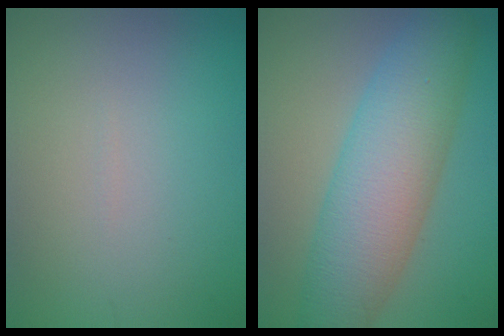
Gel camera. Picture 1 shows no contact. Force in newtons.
{"total": 8.6, "press": 8.6, "slide": 0.1}